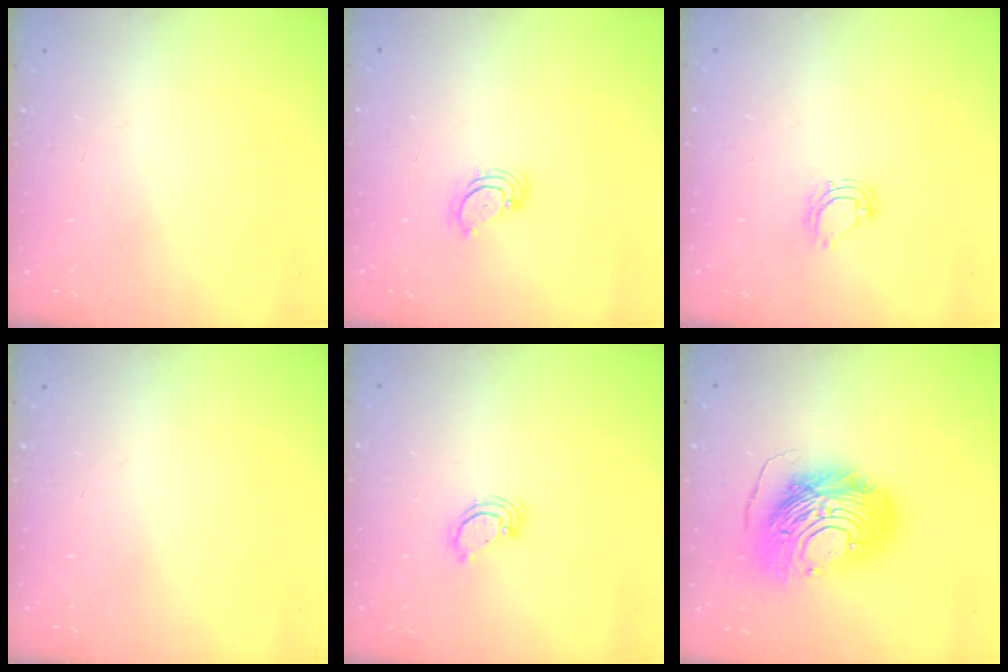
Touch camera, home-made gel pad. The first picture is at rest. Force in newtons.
{"total": 2.9, "press": 2.9, "slide": 0.4}
{"total": 6.3, "press": 6.3, "slide": 0.4}
{"total": 0.0}
{"total": 3.7, "press": 3.6, "slide": 0.2}
{"total": 18.2, "press": 18.1, "slide": 1.7}